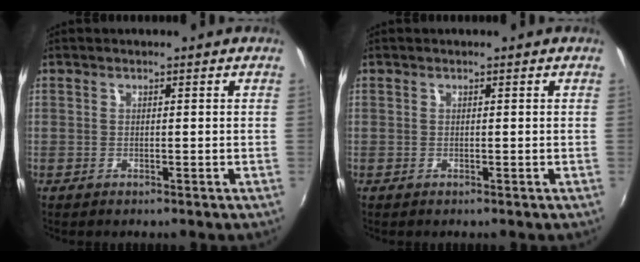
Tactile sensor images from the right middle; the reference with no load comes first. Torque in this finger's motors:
{"motor_torque": [0.00, -0.23, -0.31, -0.17]}